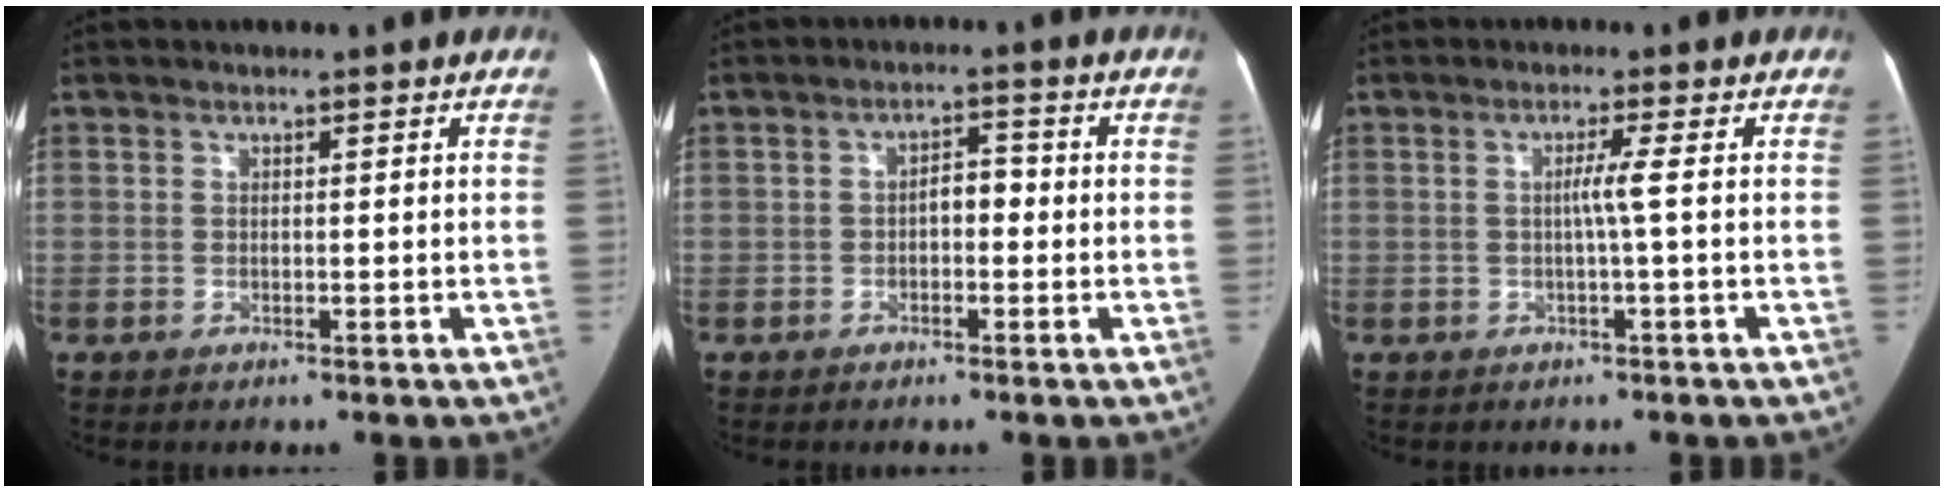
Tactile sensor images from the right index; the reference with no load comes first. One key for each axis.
{"total": 3.1, "fx": -0.5, "fy": 1.7, "fz": 2.5, "tx": -0.036, "ty": 0.021, "tz": -0.009}
{"total": 2.5, "fx": -0.2, "fy": -0.8, "fz": 2.3, "tx": -0.040, "ty": 0.001, "tz": -0.004}